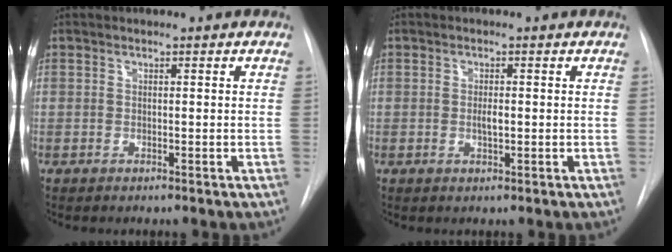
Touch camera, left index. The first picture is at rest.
{"total": 1.4, "force": [-0.1, 0.4, 1.4], "torque": [-0.025, -0.002, -0.002]}